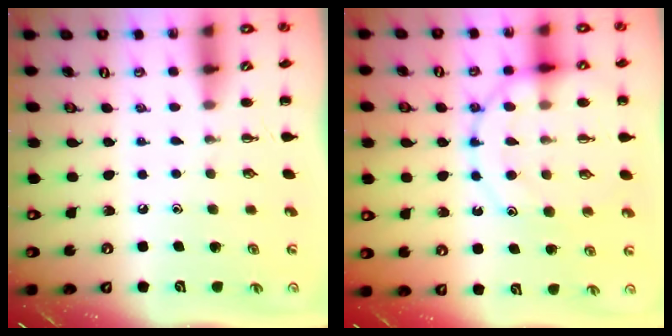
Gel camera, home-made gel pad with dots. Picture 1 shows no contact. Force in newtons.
{"total": 14.8, "press": 14.7, "slide": 1.4}